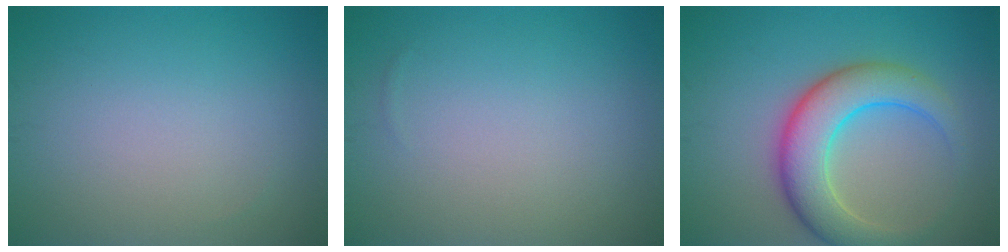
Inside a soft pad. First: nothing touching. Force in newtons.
{"total": 0.0}
{"total": 6.9, "press": 6.9, "slide": 0.2}